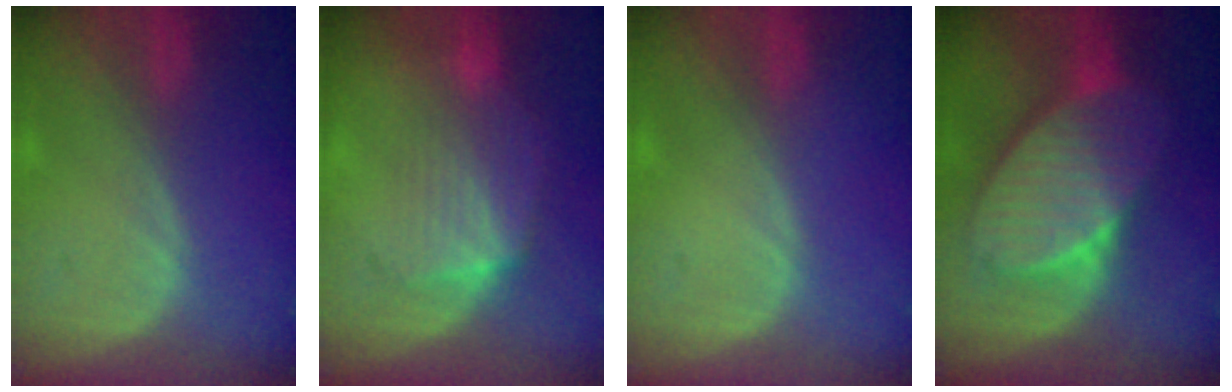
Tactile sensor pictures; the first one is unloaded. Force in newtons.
{"total": 7.3, "press": 6.9, "slide": 2.6}
{"total": 0.0}
{"total": 10.6, "press": 10.6, "slide": 0.7}